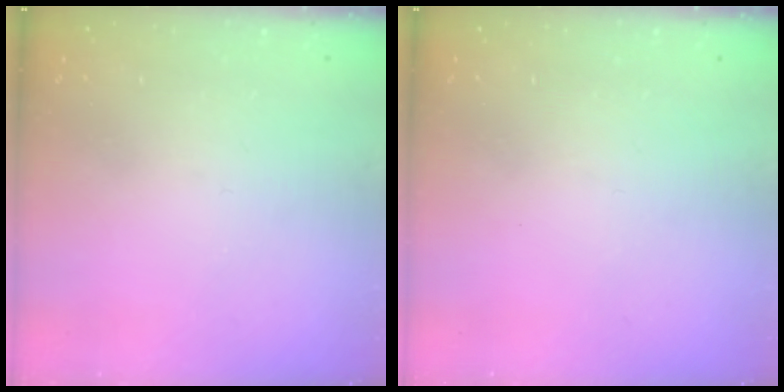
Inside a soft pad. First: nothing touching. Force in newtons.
{"total": 0.0}